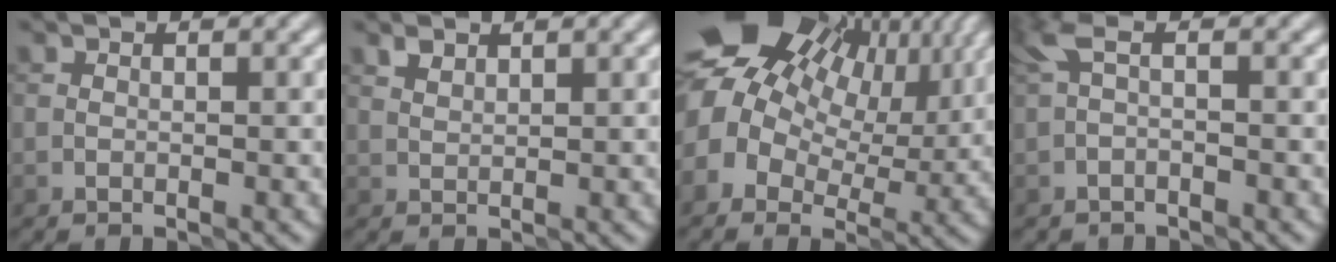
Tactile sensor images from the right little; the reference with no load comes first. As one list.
[{"total": 1.0, "force": [1.0, 0.2, 0.0], "torque": [0.001, 0.002, 0.023]}, {"total": 17.0, "force": [5.6, 12.1, 10.5], "torque": [-0.207, 0.030, 0.094]}, {"total": 1.6, "force": [-0.5, 0.4, 1.4], "torque": [-0.039, 0.003, -0.015]}]